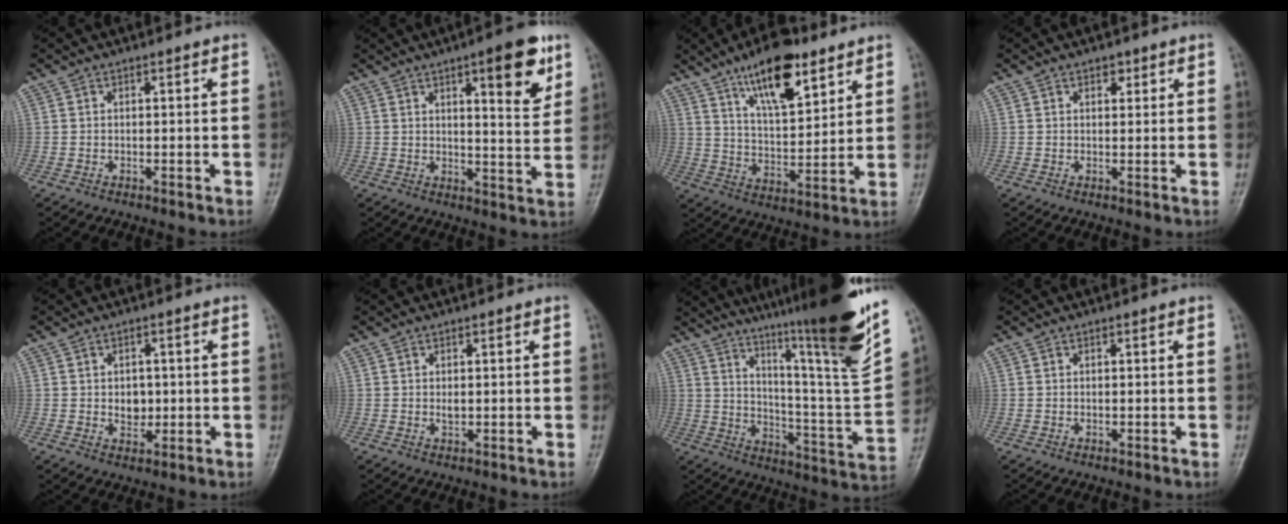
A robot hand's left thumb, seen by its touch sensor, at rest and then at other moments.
{"total": 11.3, "force": [5.8, 3.1, 9.2], "torque": [-0.104, -0.029, 0.076]}
{"total": 15.2, "force": [9.4, 5.7, 10.5], "torque": [-0.143, -0.049, 0.161]}
{"total": 2.0, "force": [1.2, 1.2, 1.1], "torque": [-0.004, -0.004, 0.016]}
{"total": 4.3, "force": [0.1, 3.3, 2.7], "torque": [-0.021, -0.001, 0.007]}
{"total": 2.4, "force": [0.4, 1.3, 1.9], "torque": [-0.027, -0.006, 0.009]}
{"total": 28.6, "force": [18.6, 2.6, 21.5], "torque": [-0.310, -0.096, 0.278]}
{"total": 0.6, "force": [0.2, 0.4, 0.5], "torque": [-0.006, -0.001, 0.004]}